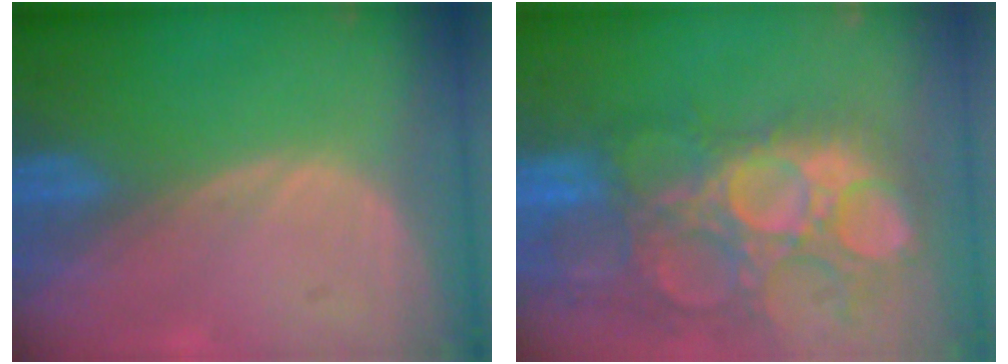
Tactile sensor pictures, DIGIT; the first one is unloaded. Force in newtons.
{"total": 14.4, "press": 12.7, "slide": 6.8}